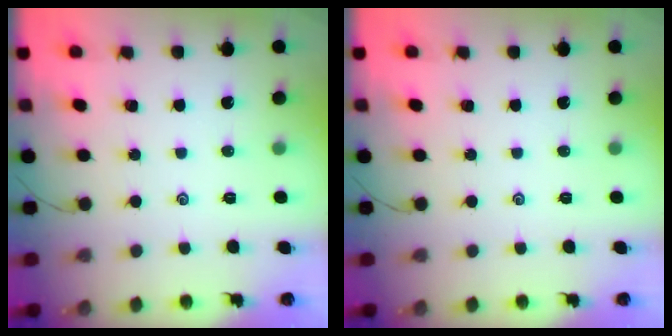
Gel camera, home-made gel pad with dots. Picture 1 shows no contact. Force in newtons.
{"total": 0.0}